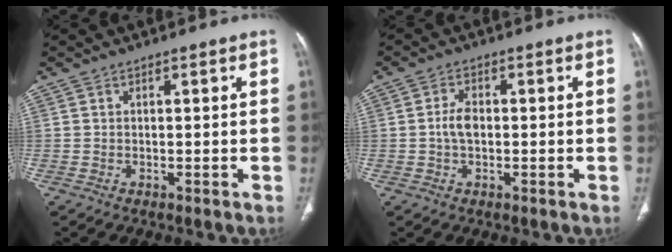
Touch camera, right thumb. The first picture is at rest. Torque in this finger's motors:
{"motor_torque": [0.51, 1.61, 0.74, -0.56, 0.02]}